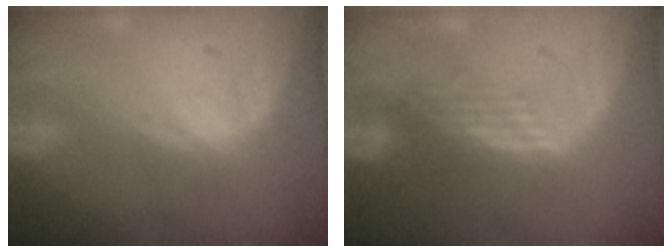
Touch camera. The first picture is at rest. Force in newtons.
{"total": 3.1, "press": 2.6, "slide": 1.6}